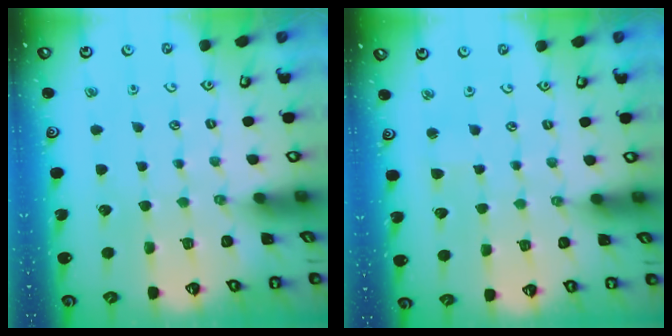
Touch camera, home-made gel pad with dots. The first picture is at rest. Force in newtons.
{"total": 1.6, "press": 1.5, "slide": 0.3}